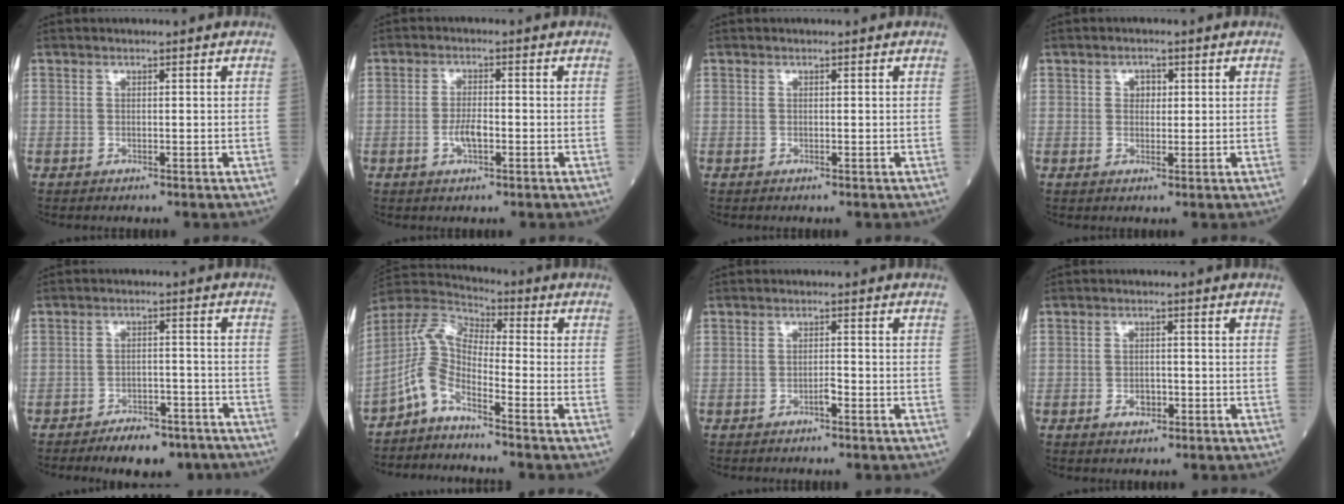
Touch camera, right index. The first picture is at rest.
{"total": 3.2, "force": [-1.0, 1.0, 2.9], "torque": [-0.061, 0.000, -0.018]}
{"total": 0.0}
{"total": 2.0, "force": [0.6, 1.4, 1.2], "torque": [-0.016, 0.003, 0.008]}
{"total": 7.9, "force": [-6.4, 3.1, 3.6], "torque": [-0.045, 0.006, -0.096]}
{"total": 6.8, "force": [-4.5, 1.5, 4.9], "torque": [-0.118, 0.012, -0.101]}
{"total": 1.2, "force": [-0.8, 0.1, 0.8], "torque": [-0.016, 0.002, -0.015]}
{"total": 2.5, "force": [-1.1, 1.5, 1.7], "torque": [-0.027, 0.004, -0.014]}